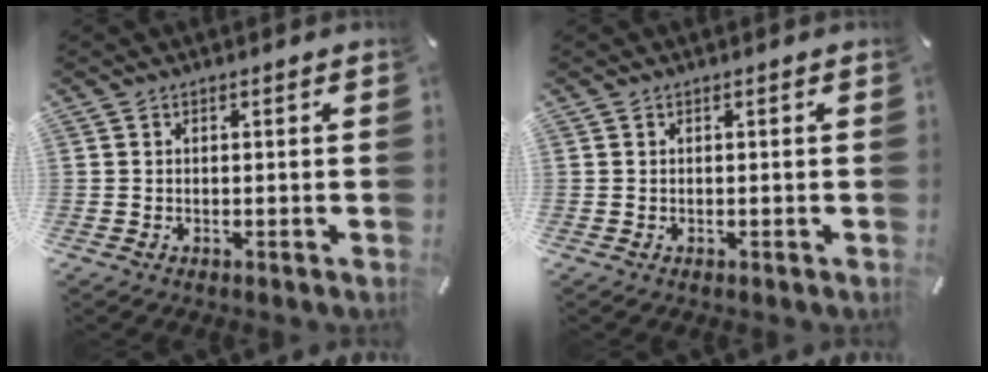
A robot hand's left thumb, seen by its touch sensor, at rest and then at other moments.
{"total": 0.0}